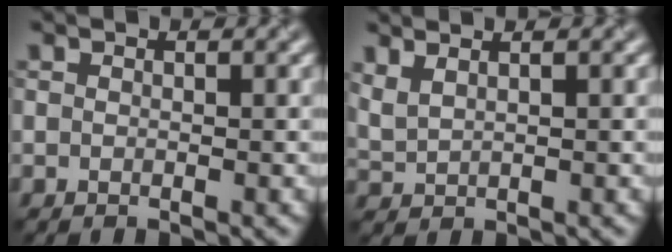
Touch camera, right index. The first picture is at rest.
{"total": 2.4, "force": [1.7, 0.8, 1.4], "torque": [-0.038, 0.008, 0.033]}